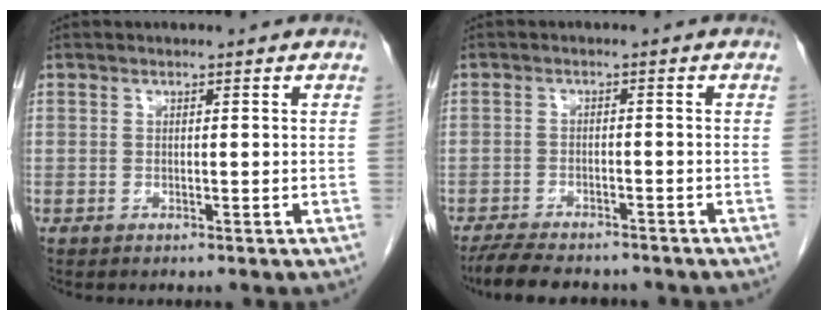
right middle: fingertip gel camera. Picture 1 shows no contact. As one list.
[{"total": 9.1, "force": [-7.9, 2.2, 3.8], "torque": [-0.066, -0.015, -0.119]}]